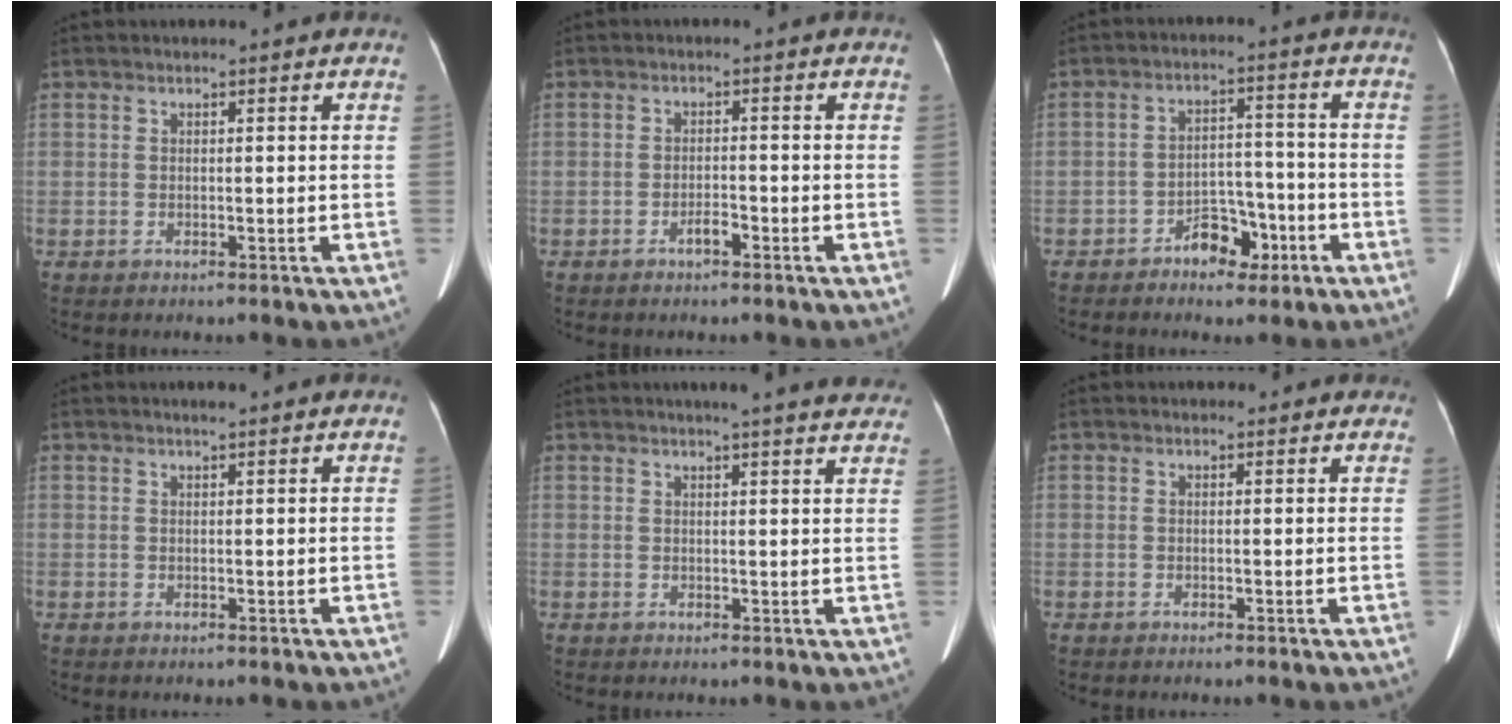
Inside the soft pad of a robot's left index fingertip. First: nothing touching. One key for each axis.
{"total": 1.7, "fx": -1.2, "fy": 0.4, "fz": 1.2, "tx": -0.021, "ty": 0.001, "tz": -0.018}
{"total": 5.9, "fx": -3.6, "fy": 3.3, "fz": 3.3, "tx": -0.049, "ty": 0.021, "tz": -0.054}
{"total": 0.7, "fx": 0.6, "fy": 0.0, "fz": 0.4, "tx": -0.011, "ty": 0.001, "tz": 0.011}
{"total": 11.1, "fx": 10.0, "fy": 1.0, "fz": 4.8, "tx": -0.049, "ty": 0.005, "tz": 0.096}
{"total": 0.9, "fx": 0.3, "fy": 0.8, "fz": 0.0, "tx": 0.005, "ty": 0.006, "tz": 0.000}